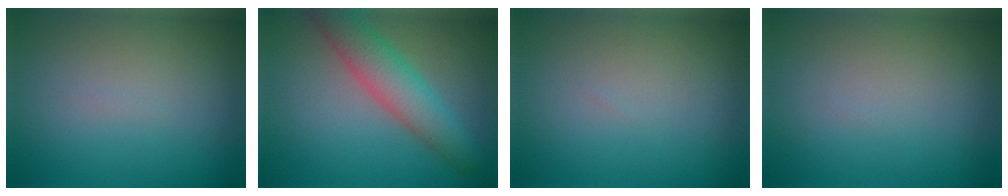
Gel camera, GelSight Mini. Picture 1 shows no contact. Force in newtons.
{"total": 5.3, "press": 5.3, "slide": 0.2}
{"total": 0.0}
{"total": 0.0}